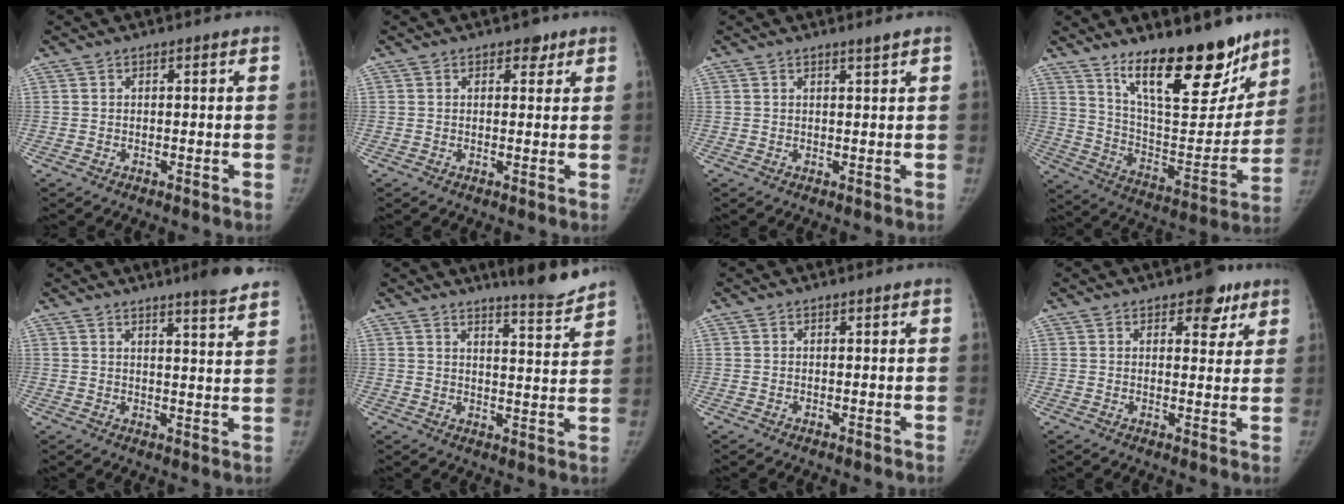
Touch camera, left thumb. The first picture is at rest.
{"total": 2.0, "force": [1.3, 1.4, 0.8], "torque": [0.005, -0.005, 0.014]}
{"total": 1.2, "force": [0.9, -0.3, 0.6], "torque": [-0.012, -0.011, 0.017]}
{"total": 23.2, "force": [15.7, 8.1, 15.0], "torque": [-0.173, -0.099, 0.256]}
{"total": 7.6, "force": [6.1, 0.3, 4.5], "torque": [-0.055, -0.037, 0.073]}
{"total": 7.4, "force": [6.8, 0.2, 2.8], "torque": [-0.035, -0.063, 0.095]}
{"total": 0.0}
{"total": 5.9, "force": [3.5, 3.4, 3.3], "torque": [-0.010, -0.014, 0.043]}